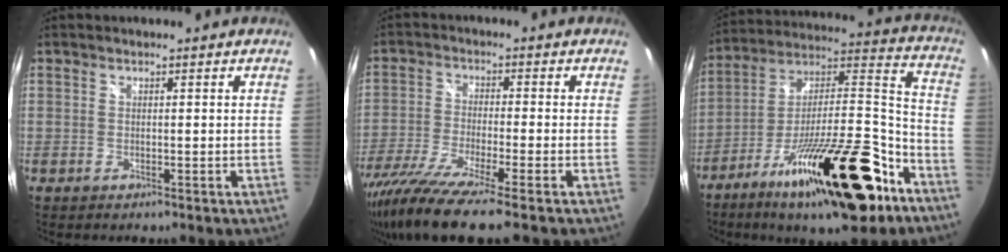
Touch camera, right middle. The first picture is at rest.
{"total": 14.0, "force": [-10.7, 0.2, 9.0], "torque": [-0.192, -0.051, -0.192]}
{"total": 28.9, "force": [-17.0, 8.4, 21.8], "torque": [-0.343, 0.005, -0.270]}